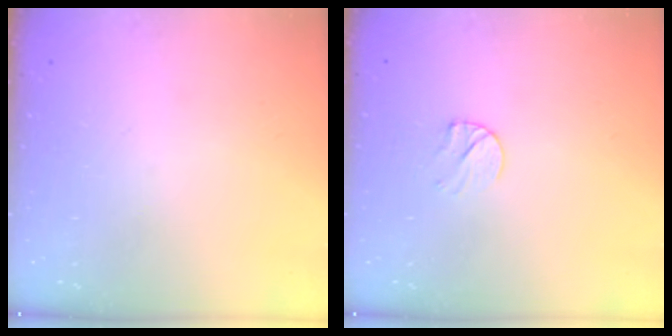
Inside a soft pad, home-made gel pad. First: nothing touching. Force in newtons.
{"total": 6.2, "press": 6.1, "slide": 0.5}